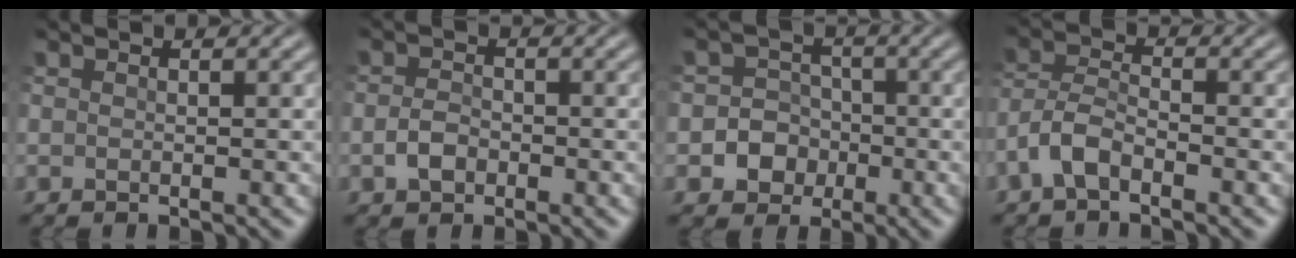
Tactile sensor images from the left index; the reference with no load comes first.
{"total": 1.6, "force": [-0.5, 1.3, 0.8], "torque": [-0.018, 0.007, -0.014]}
{"total": 4.4, "force": [-1.0, 4.1, 0.9], "torque": [0.012, 0.016, -0.036]}
{"total": 2.9, "force": [-1.8, 1.3, 1.9], "torque": [-0.042, 0.012, -0.047]}